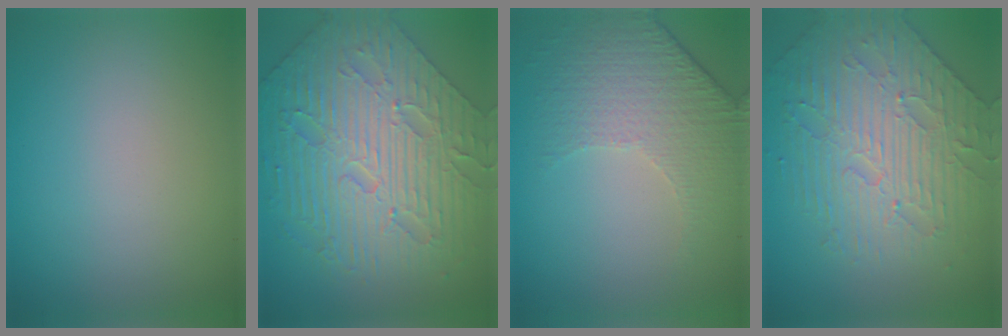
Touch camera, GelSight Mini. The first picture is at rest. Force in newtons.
{"total": 8.9, "press": 6.8, "slide": 5.7}
{"total": 4.7, "press": 3.3, "slide": 3.3}
{"total": 5.1, "press": 4.8, "slide": 1.7}